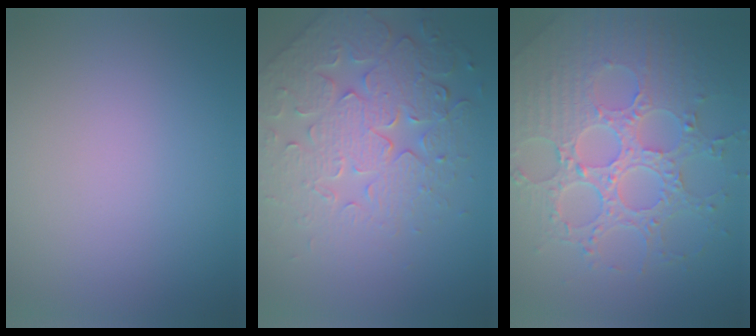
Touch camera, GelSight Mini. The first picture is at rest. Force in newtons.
{"total": 6.6, "press": 5.5, "slide": 3.6}
{"total": 8.1, "press": 6.0, "slide": 5.4}